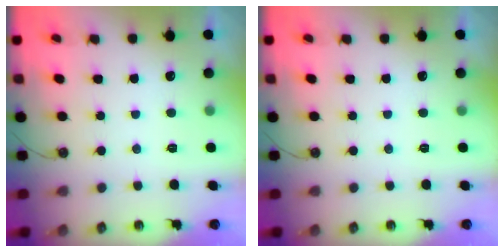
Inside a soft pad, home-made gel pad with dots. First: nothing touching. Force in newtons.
{"total": 0.0}